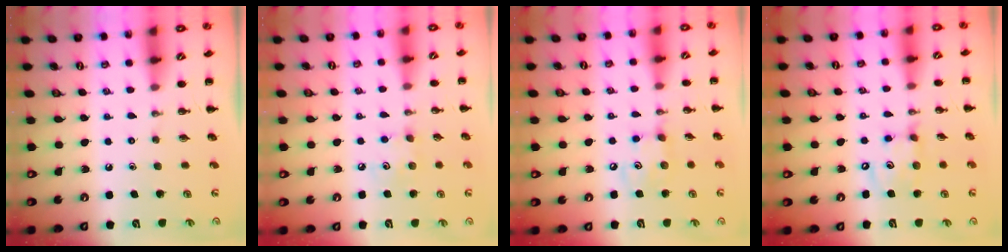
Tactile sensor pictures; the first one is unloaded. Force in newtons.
{"total": 5.1, "press": 5.0, "slide": 1.1}
{"total": 5.5, "press": 5.5, "slide": 0.5}
{"total": 9.6, "press": 9.5, "slide": 1.9}